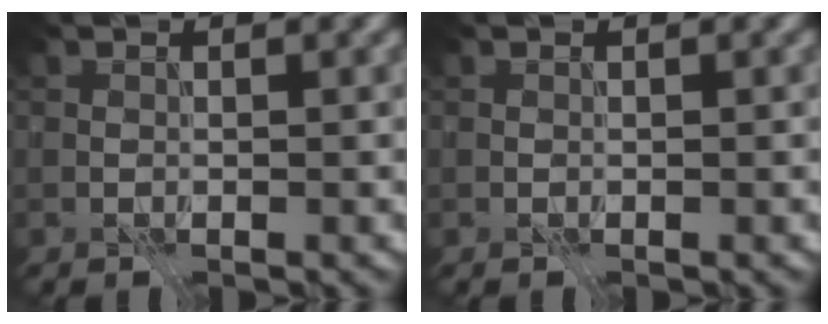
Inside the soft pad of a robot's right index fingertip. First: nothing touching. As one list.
[{"total": 0.0}]